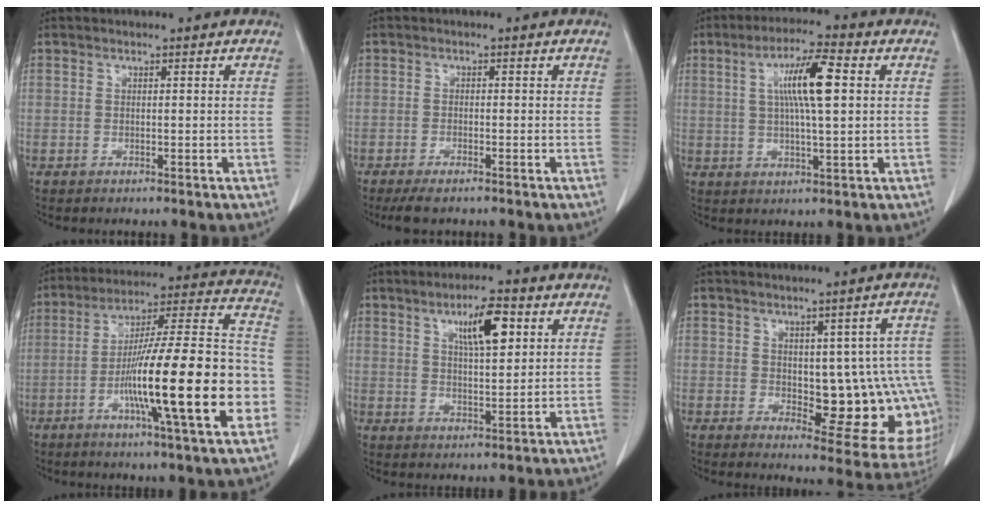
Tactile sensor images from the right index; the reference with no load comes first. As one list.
[{"total": 3.4, "force": [-2.7, 0.7, 2.1], "torque": [-0.037, -0.008, -0.042]}, {"total": 9.3, "force": [2.0, 1.0, 9.1], "torque": [-0.167, 0.010, 0.035]}, {"total": 25.1, "force": [-6.8, 1.6, 24.2], "torque": [-0.319, 0.003, -0.114]}, {"total": 7.5, "force": [3.3, 1.7, 6.6], "torque": [-0.113, 0.004, 0.056]}, {"total": 14.0, "force": [-0.6, 5.5, 12.8], "torque": [-0.116, 0.010, 0.009]}]